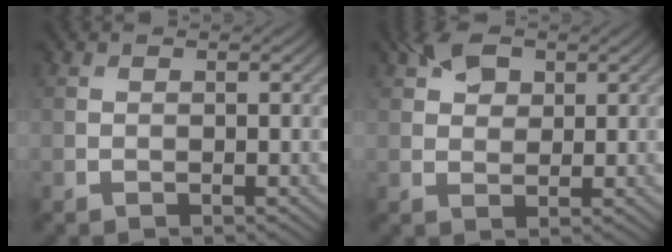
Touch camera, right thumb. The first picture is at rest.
{"total": 4.2, "force": [2.2, 2.8, 2.3], "torque": [-0.045, 0.005, 0.037]}